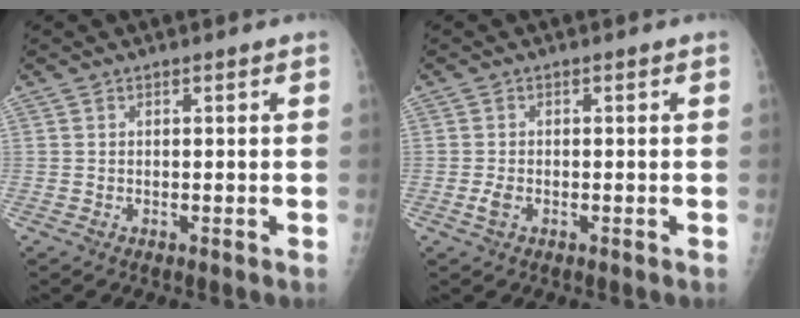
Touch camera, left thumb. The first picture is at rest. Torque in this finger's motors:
{"motor_torque": [-0.02, 0.03, 0.02, -0.03, 0.00]}